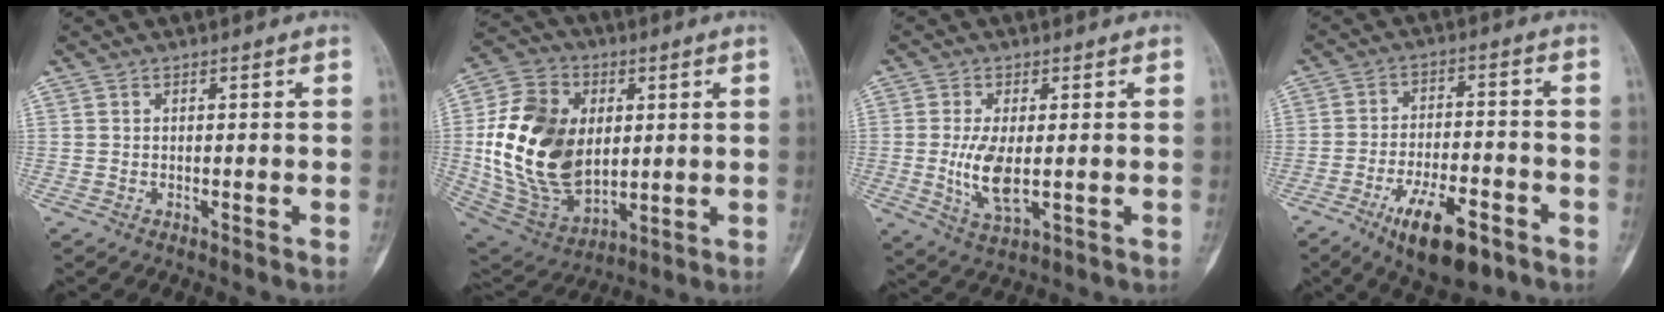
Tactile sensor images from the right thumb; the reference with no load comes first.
{"total": 23.3, "force": [1.8, 16.0, 16.9], "torque": [-0.300, -0.011, 0.050]}
{"total": 7.6, "force": [-0.4, 3.4, 6.7], "torque": [-0.133, -0.012, 0.000]}
{"total": 12.9, "force": [-7.2, 5.3, 9.3], "torque": [-0.136, 0.028, -0.112]}